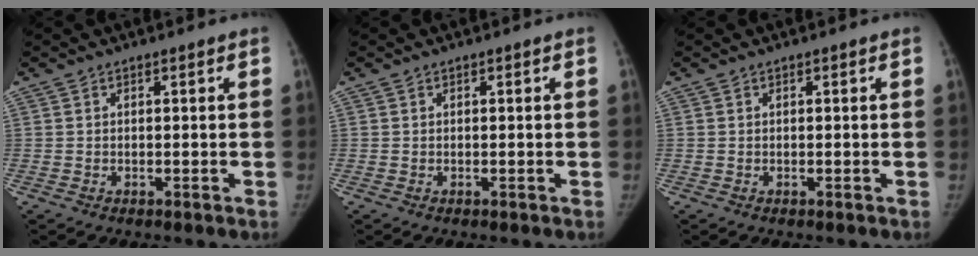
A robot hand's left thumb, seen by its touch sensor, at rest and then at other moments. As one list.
[{"total": 0.0}, {"total": 0.0}]